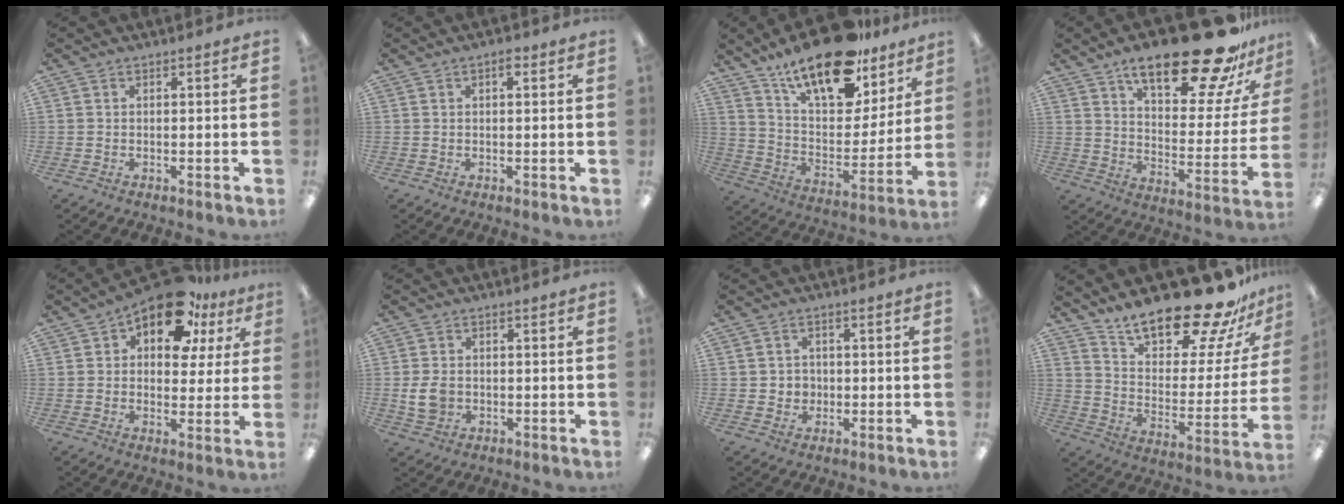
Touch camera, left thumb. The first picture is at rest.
{"total": 2.0, "force": [1.0, 0.9, 1.5], "torque": [-0.009, -0.005, 0.011]}
{"total": 20.6, "force": [15.3, 8.3, 11.0], "torque": [-0.189, -0.098, 0.270]}
{"total": 26.1, "force": [18.7, 8.5, 16.2], "torque": [-0.226, -0.122, 0.300]}
{"total": 16.2, "force": [10.5, 7.8, 9.5], "torque": [-0.150, -0.054, 0.181]}
{"total": 5.6, "force": [-0.4, 4.5, 3.3], "torque": [-0.064, 0.003, -0.007]}
{"total": 3.1, "force": [0.2, 3.1, 0.1], "torque": [-0.003, 0.002, 0.001]}
{"total": 22.3, "force": [18.6, 6.8, 10.2], "torque": [-0.151, -0.137, 0.314]}